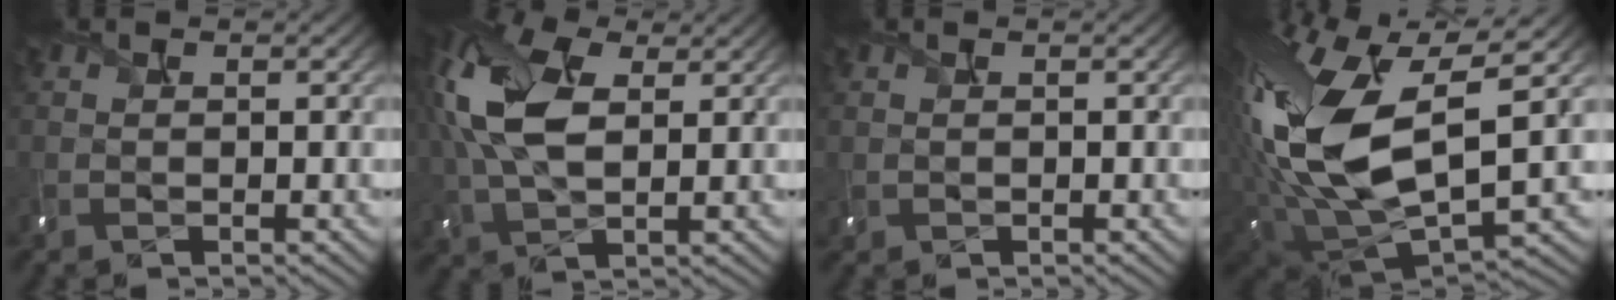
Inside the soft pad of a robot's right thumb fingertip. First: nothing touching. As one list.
[{"total": 11.8, "force": [3.2, 6.8, 9.2], "torque": [-0.242, 0.015, 0.056]}, {"total": 0.7, "force": [-0.1, 0.6, 0.3], "torque": [-0.010, -0.001, 0.005]}, {"total": 18.6, "force": [2.9, 9.8, 15.6], "torque": [-0.365, -0.008, 0.055]}]